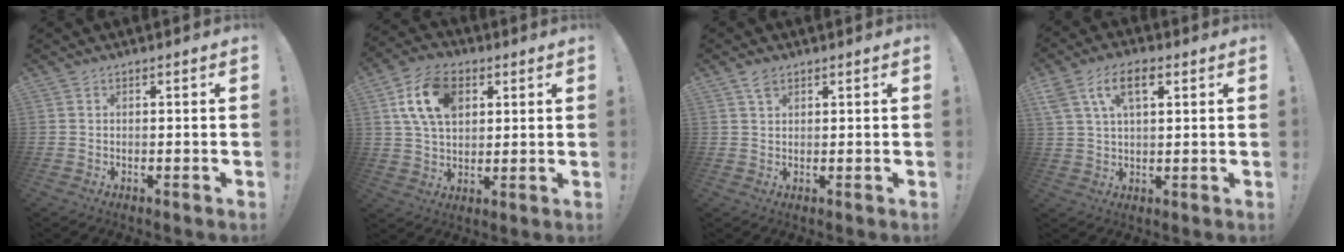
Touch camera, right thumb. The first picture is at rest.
{"total": 14.9, "force": [5.4, 9.8, 9.8], "torque": [-0.174, 0.000, 0.103]}
{"total": 2.7, "force": [1.8, 1.3, 1.5], "torque": [-0.017, -0.005, 0.031]}
{"total": 9.7, "force": [4.2, 5.0, 7.1], "torque": [-0.128, 0.002, 0.076]}